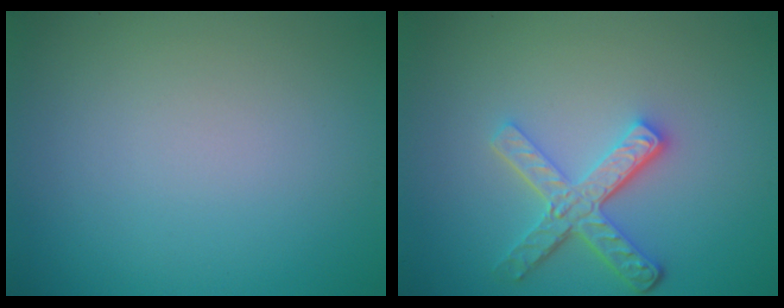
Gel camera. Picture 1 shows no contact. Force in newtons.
{"total": 4.2, "press": 3.2, "slide": 2.7}